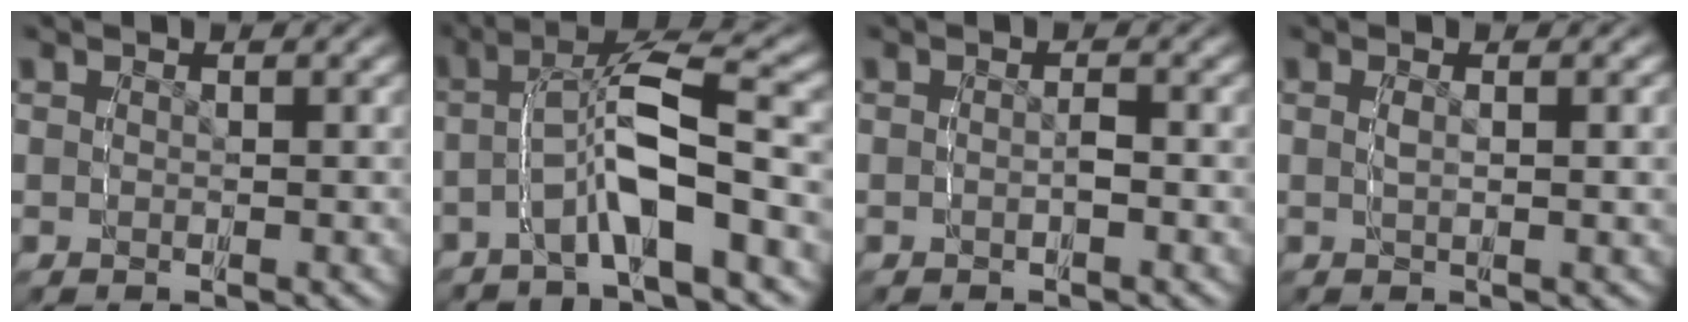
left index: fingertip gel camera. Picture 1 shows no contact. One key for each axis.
{"total": 5.0, "fx": -1.4, "fy": 1.0, "fz": 4.7, "tx": -0.089, "ty": 0.014, "tz": -0.026}
{"total": 0.7, "fx": -0.5, "fy": 0.2, "fz": 0.5, "tx": -0.004, "ty": -0.001, "tz": -0.005}
{"total": 1.6, "fx": 0.5, "fy": -0.1, "fz": 1.5, "tx": -0.029, "ty": 0.000, "tz": 0.010}